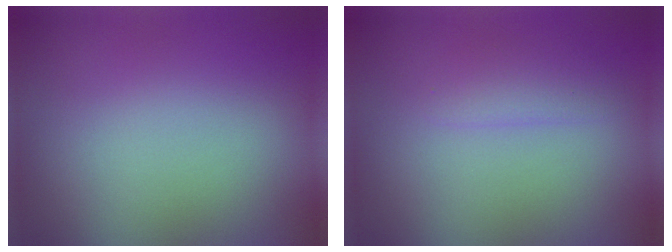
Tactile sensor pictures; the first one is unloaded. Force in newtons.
{"total": 1.5, "press": 1.5, "slide": 0.0}